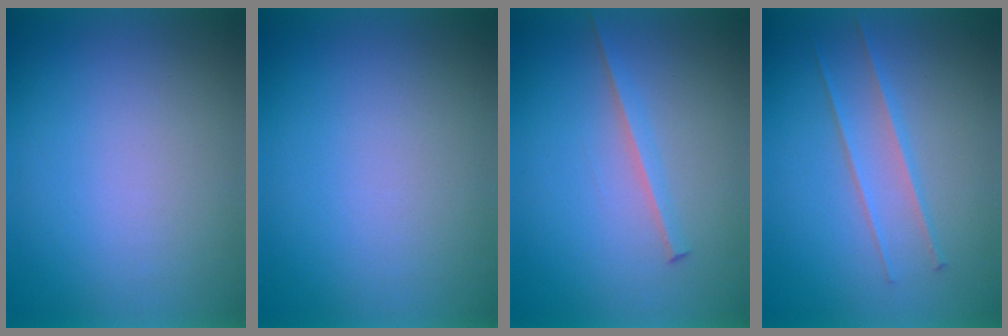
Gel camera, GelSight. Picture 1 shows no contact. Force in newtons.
{"total": 1.2}
{"total": 1.6}
{"total": 2.0}